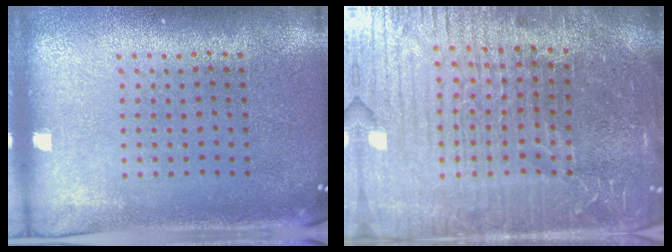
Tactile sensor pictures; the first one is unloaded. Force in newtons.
{"total": 6.5, "press": 5.7, "slide": 3.1}